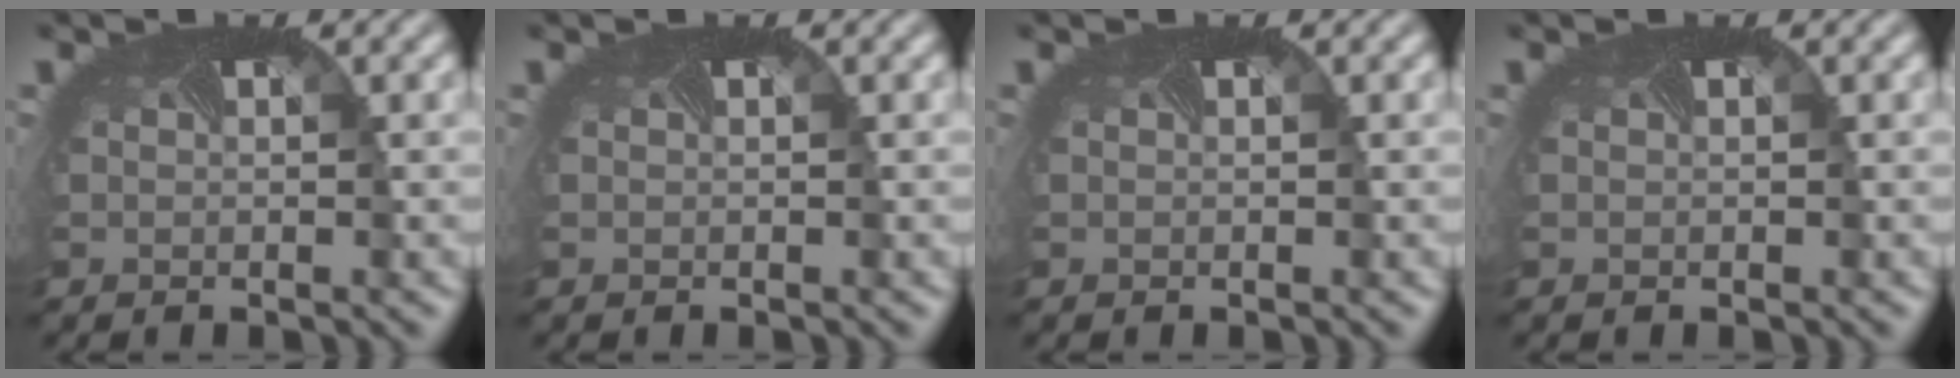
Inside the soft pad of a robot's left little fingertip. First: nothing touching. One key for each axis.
{"total": 0.0}
{"total": 0.0}
{"total": 0.0}